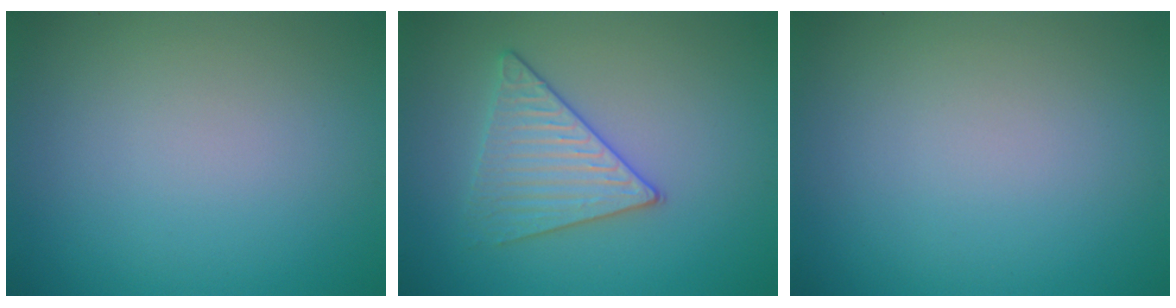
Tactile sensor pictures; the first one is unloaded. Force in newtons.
{"total": 3.2, "press": 3.2, "slide": 0.3}
{"total": 0.0}